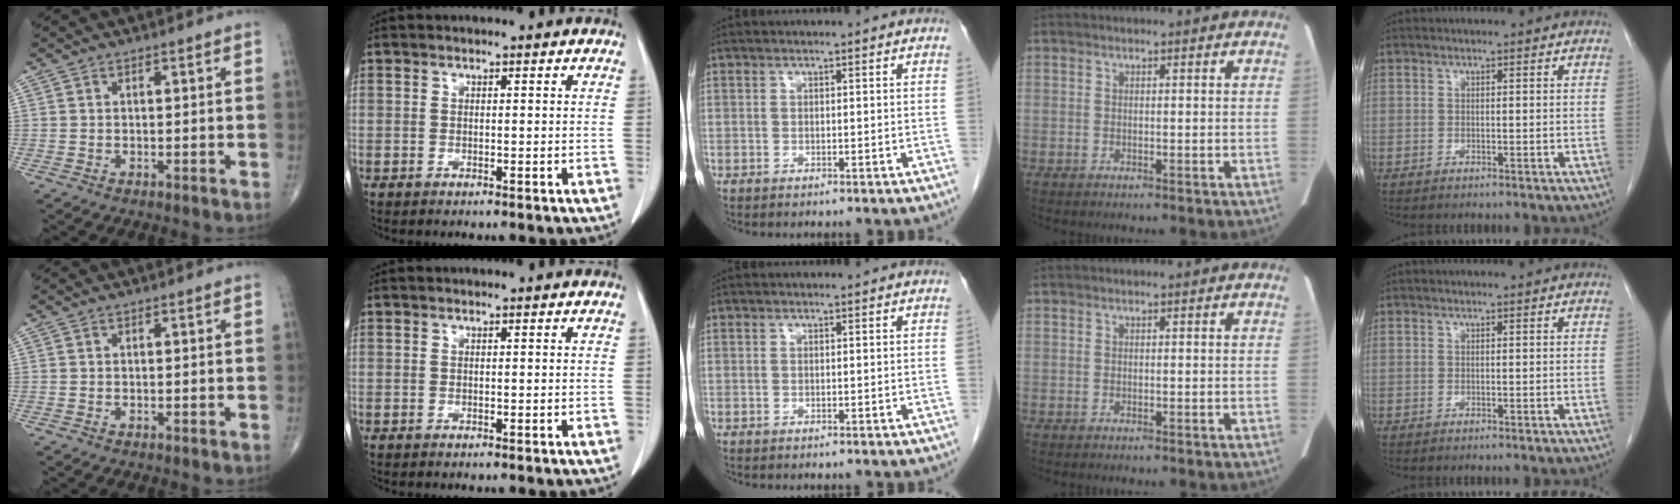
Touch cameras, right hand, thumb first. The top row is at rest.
{}